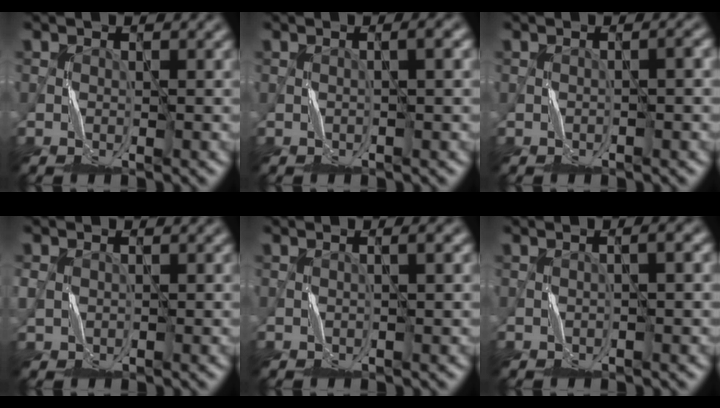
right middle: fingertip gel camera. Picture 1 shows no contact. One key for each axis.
{"total": 1.8, "fx": 0.6, "fy": 0.1, "fz": 1.6, "tx": -0.014, "ty": 0.005, "tz": -0.001}
{"total": 0.8, "fx": 0.0, "fy": -0.1, "fz": 0.8, "tx": -0.012, "ty": 0.004, "tz": -0.002}
{"total": 0.7, "fx": 0.2, "fy": 0.6, "fz": 0.1, "tx": -0.010, "ty": 0.001, "tz": 0.005}
{"total": 1.0, "fx": 0.5, "fy": -0.2, "fz": 0.9, "tx": -0.011, "ty": 0.002, "tz": 0.003}
{"total": 1.7, "fx": 0.6, "fy": 0.1, "fz": 1.6, "tx": -0.016, "ty": 0.001, "tz": 0.000}